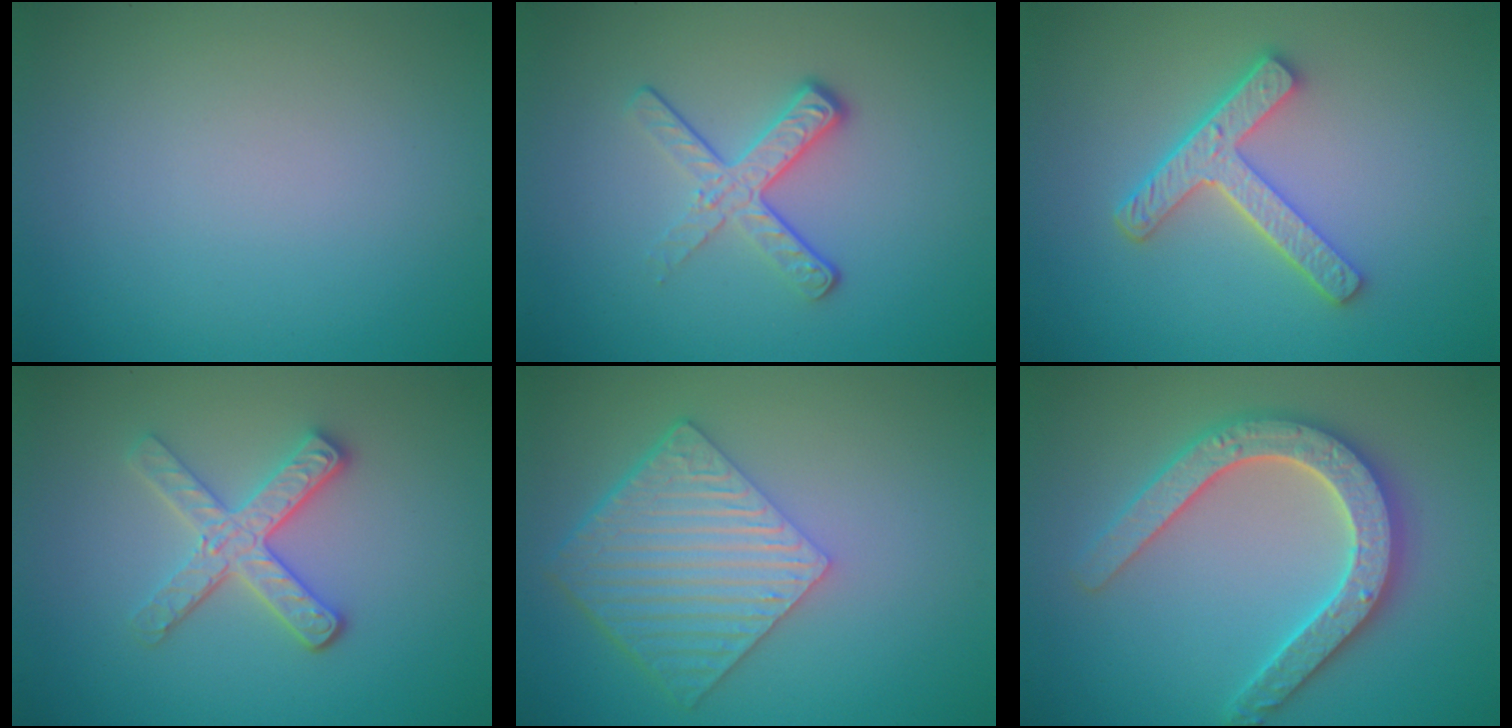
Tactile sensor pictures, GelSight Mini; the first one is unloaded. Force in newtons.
{"total": 3.5, "press": 2.4, "slide": 2.6}
{"total": 4.4, "press": 3.3, "slide": 2.9}
{"total": 3.5, "press": 3.0, "slide": 1.8}
{"total": 6.9, "press": 4.9, "slide": 4.8}
{"total": 5.3, "press": 5.2, "slide": 1.0}